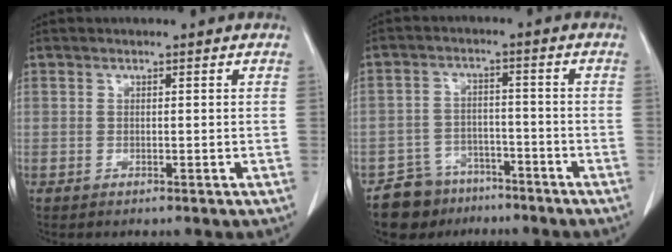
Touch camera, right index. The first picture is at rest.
{"total": 7.1, "force": [-5.4, 4.6, 0.0], "torque": [0.008, 0.020, -0.088]}